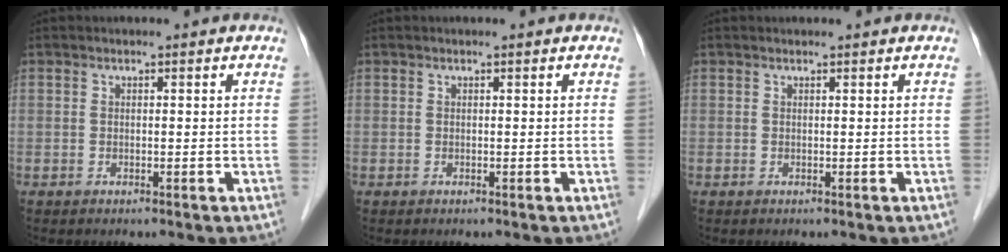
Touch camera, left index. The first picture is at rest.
{"total": 0.0}
{"total": 0.5, "force": [0.5, 0.0, 0.1], "torque": [-0.003, 0.007, 0.009]}